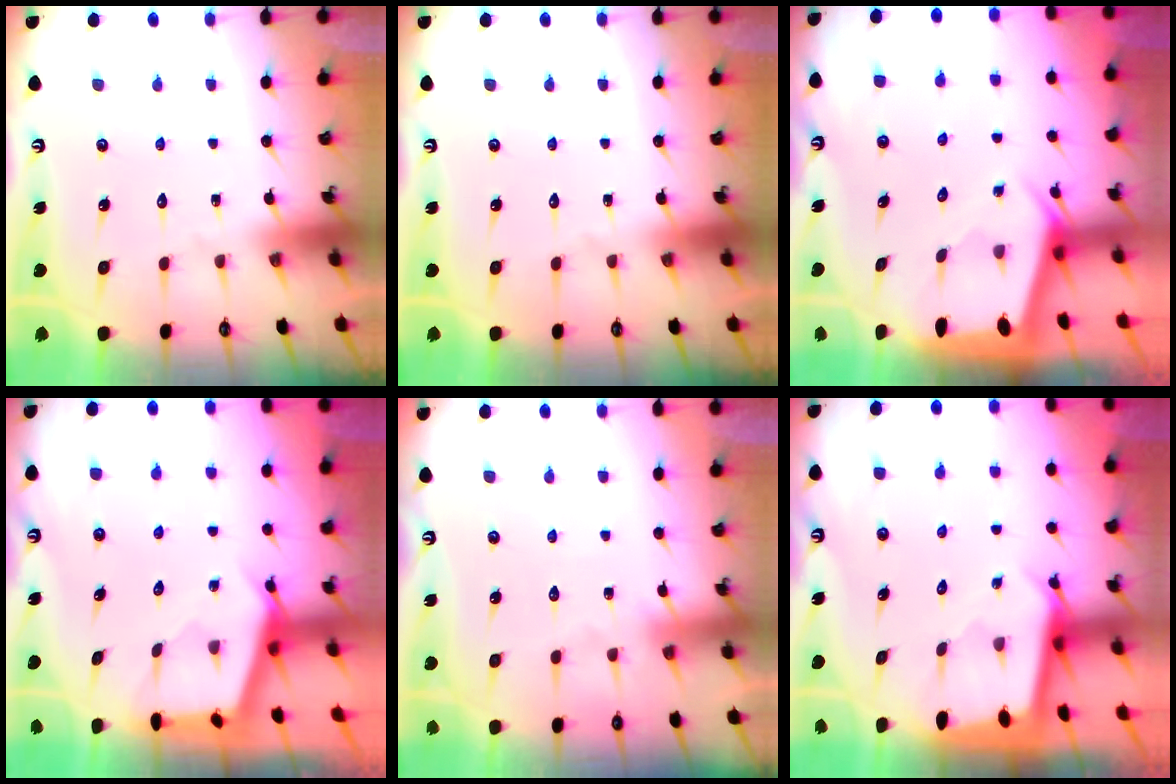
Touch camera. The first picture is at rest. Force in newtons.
{"total": 0.0}
{"total": 2.0, "press": 1.9, "slide": 0.3}
{"total": 2.9, "press": 2.9, "slide": 0.4}
{"total": 3.8, "press": 3.7, "slide": 0.6}
{"total": 2.4, "press": 2.4, "slide": 0.1}